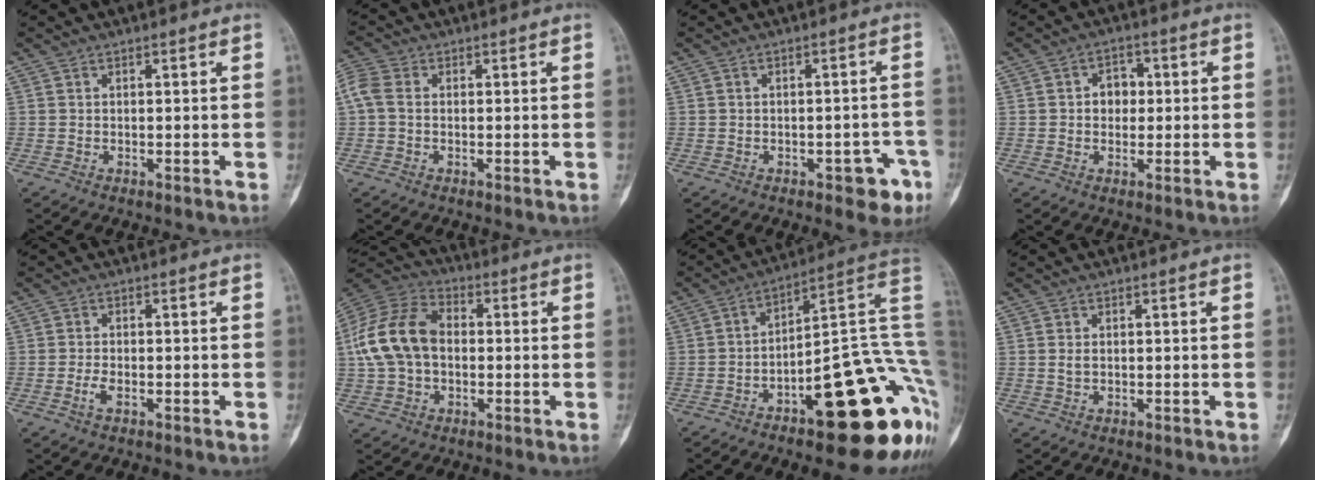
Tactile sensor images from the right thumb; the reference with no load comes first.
{"total": 4.2, "force": [0.2, 3.0, 3.0], "torque": [-0.080, 0.013, -0.004]}
{"total": 5.4, "force": [-2.8, 2.6, 3.8], "torque": [-0.024, 0.020, -0.030]}
{"total": 4.3, "force": [0.3, 3.4, 2.6], "torque": [-0.015, 0.010, -0.001]}
{"total": 2.2, "force": [-1.1, 0.9, 1.7], "torque": [-0.043, 0.006, -0.022]}
{"total": 15.0, "force": [0.1, 10.4, 10.8], "torque": [-0.212, 0.033, -0.005]}
{"total": 25.7, "force": [-6.7, 8.4, 23.3], "torque": [-0.231, 0.058, -0.081]}
{"total": 1.0, "force": [0.1, 0.6, 0.8], "torque": [-0.014, 0.001, 0.005]}